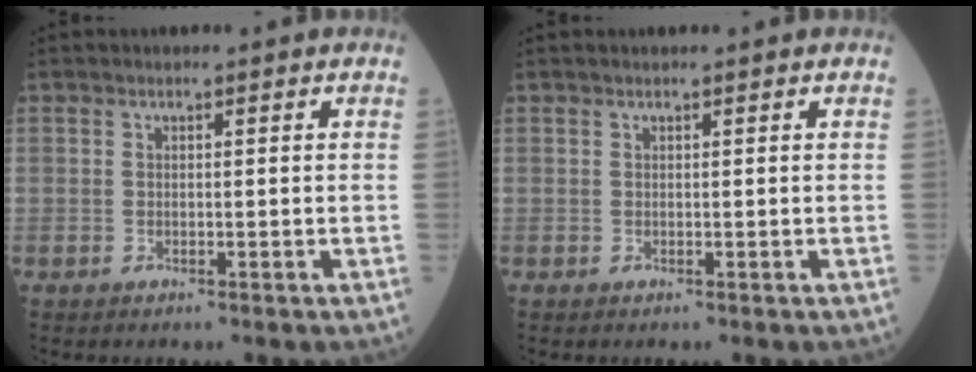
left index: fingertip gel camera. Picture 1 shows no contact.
{"total": 0.6, "force": [0.5, 0.0, 0.2], "torque": [-0.005, 0.009, 0.008]}